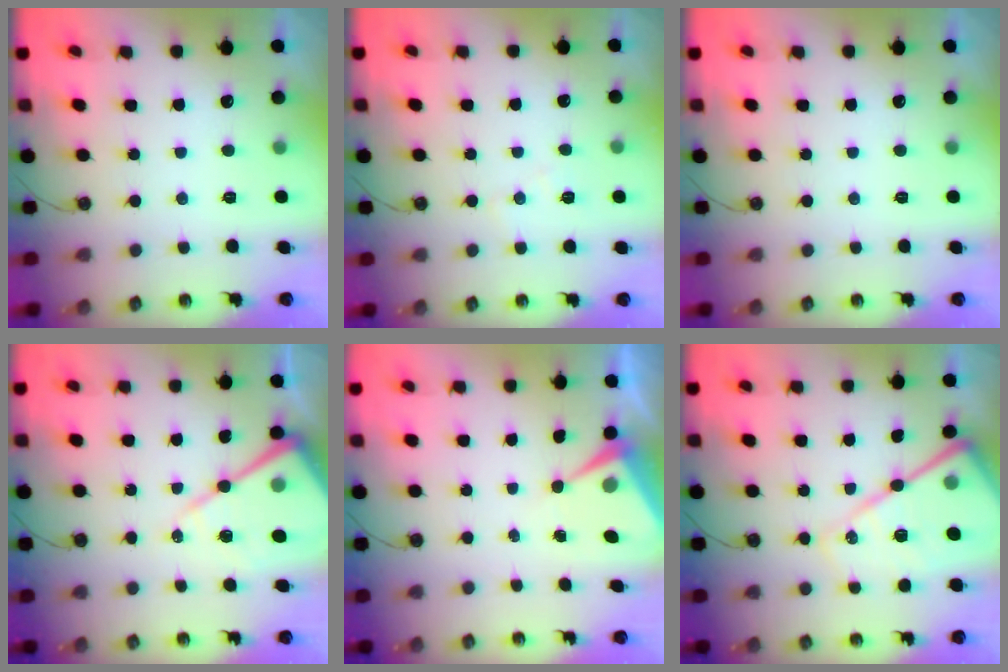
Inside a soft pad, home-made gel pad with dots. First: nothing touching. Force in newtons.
{"total": 7.0, "press": 7.0, "slide": 0.8}
{"total": 0.0}
{"total": 15.2, "press": 15.1, "slide": 1.3}
{"total": 7.0, "press": 7.0, "slide": 0.4}
{"total": 20.2, "press": 20.1, "slide": 2.1}